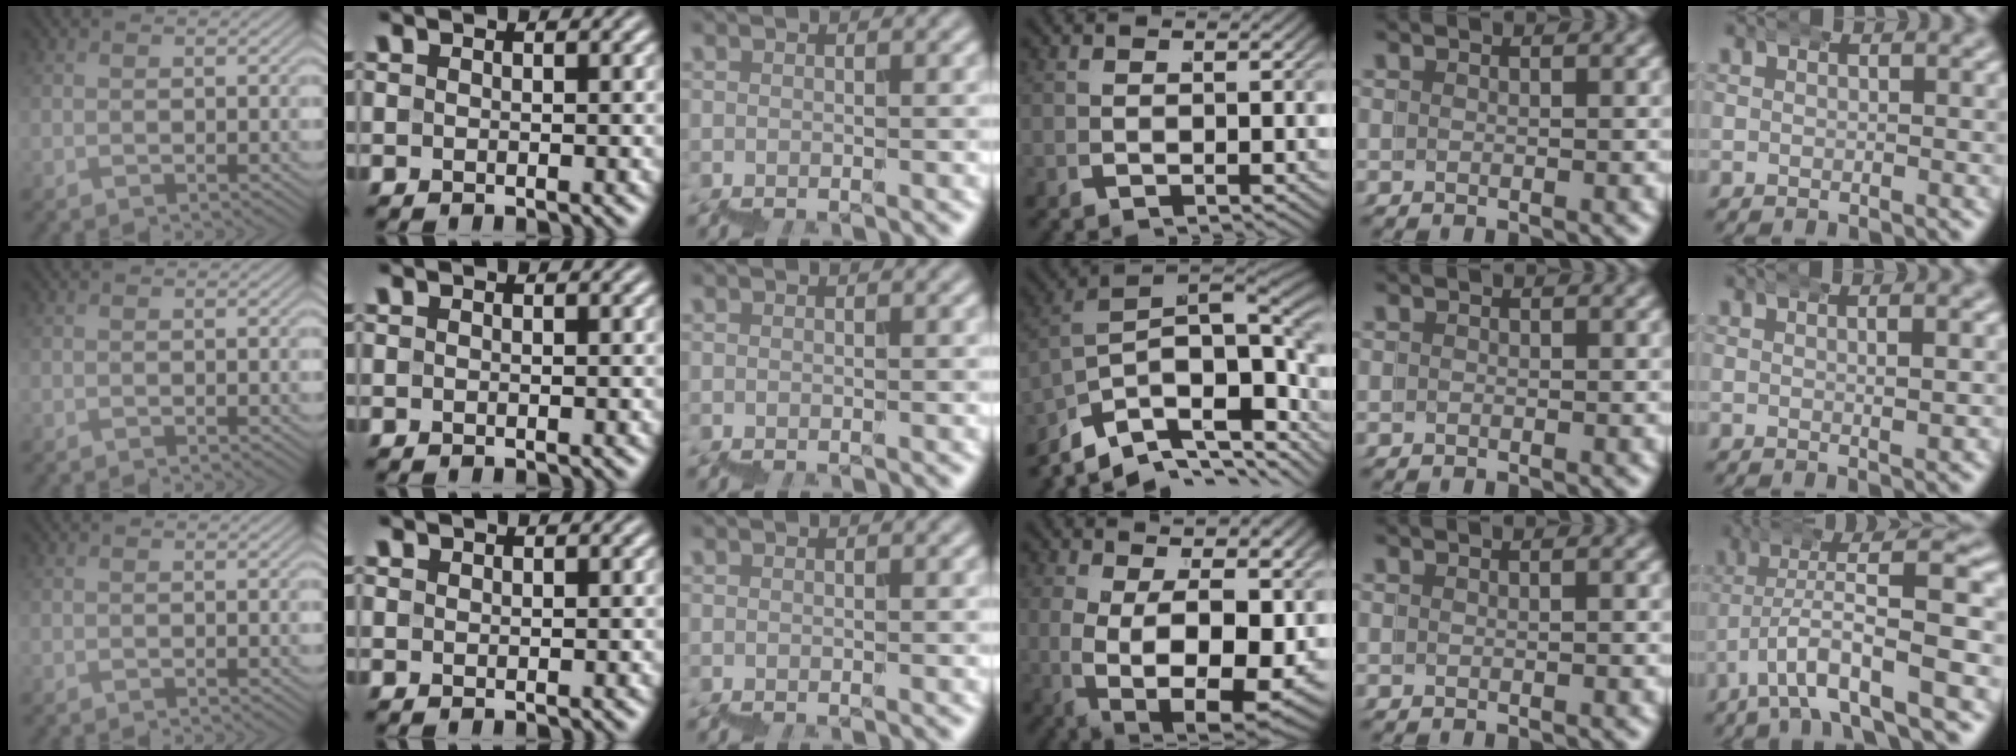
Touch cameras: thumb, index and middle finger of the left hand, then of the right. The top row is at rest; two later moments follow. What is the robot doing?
{"motion": "wrap", "object": "bubble wrap"}